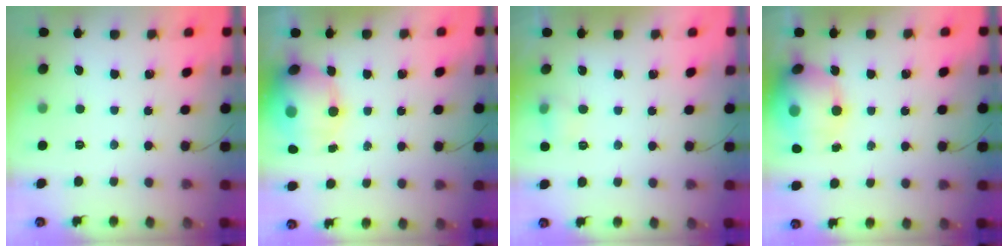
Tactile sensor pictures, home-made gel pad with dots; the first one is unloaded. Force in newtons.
{"total": 16.2, "press": 15.8, "slide": 3.5}
{"total": 5.0, "press": 4.8, "slide": 1.4}
{"total": 17.9, "press": 17.4, "slide": 3.9}